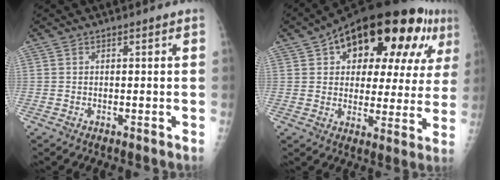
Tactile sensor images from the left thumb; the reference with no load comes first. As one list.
[{"total": 25.3, "force": [12.0, 12.2, 18.6], "torque": [-0.225, 0.008, 0.171]}]